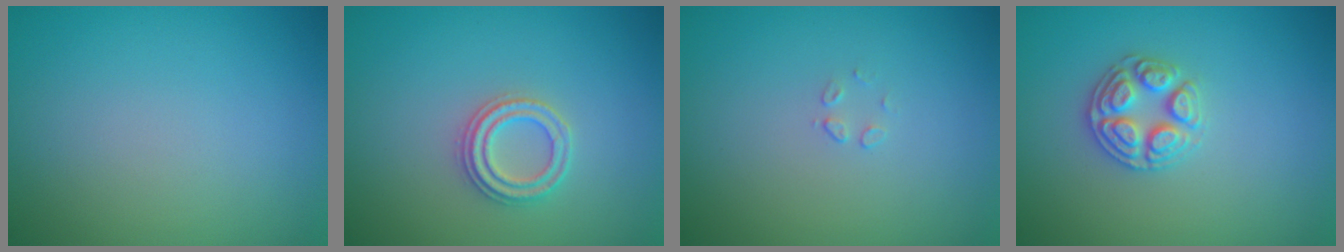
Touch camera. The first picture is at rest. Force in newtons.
{"total": 2.3, "press": 2.3, "slide": 0.2}
{"total": 0.5, "press": 0.2, "slide": 0.5}
{"total": 2.9, "press": 2.9, "slide": 0.1}